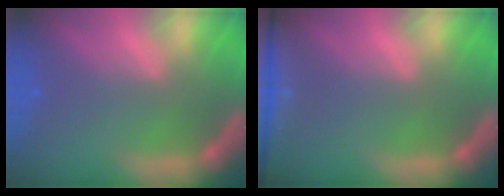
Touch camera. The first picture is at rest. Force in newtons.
{"total": 6.5}